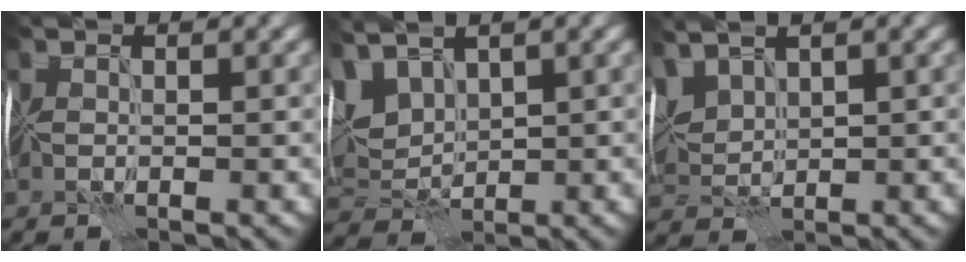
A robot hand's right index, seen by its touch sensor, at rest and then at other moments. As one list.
[{"total": 6.3, "force": [2.9, 3.2, 4.5], "torque": [-0.115, 0.012, 0.055]}, {"total": 4.4, "force": [2.8, 1.8, 2.8], "torque": [-0.077, 0.013, 0.058]}]